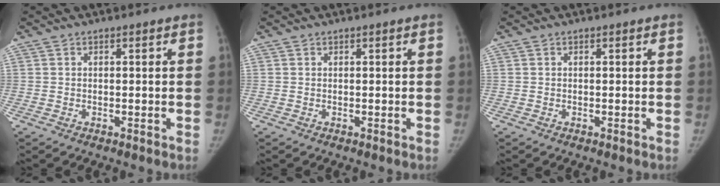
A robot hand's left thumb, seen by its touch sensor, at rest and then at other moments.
{"total": 0.0}
{"total": 0.0}